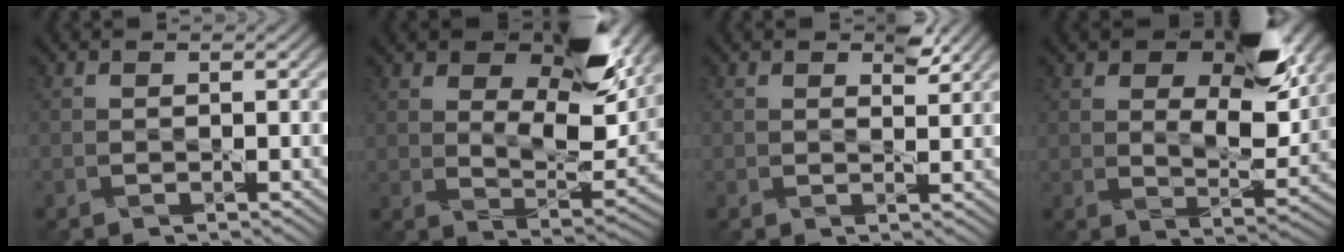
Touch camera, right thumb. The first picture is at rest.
{"total": 14.8, "force": [7.6, 6.7, 10.8], "torque": [-0.188, -0.002, 0.118]}
{"total": 2.3, "force": [1.7, 1.1, 1.2], "torque": [-0.017, -0.008, 0.028]}
{"total": 13.7, "force": [6.4, 6.9, 9.9], "torque": [-0.162, -0.003, 0.103]}